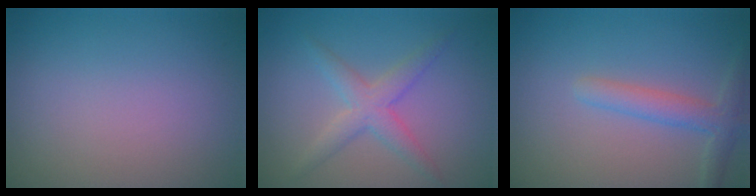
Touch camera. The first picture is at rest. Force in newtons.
{"total": 2.8, "press": 2.8, "slide": 0.1}
{"total": 2.6, "press": 2.6, "slide": 0.2}